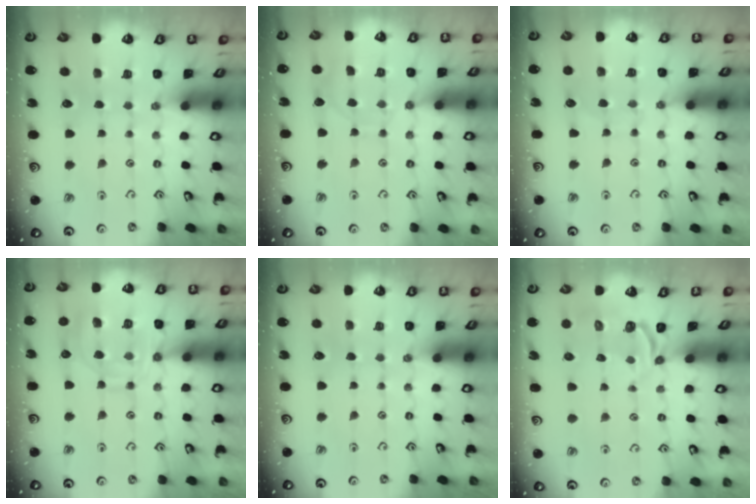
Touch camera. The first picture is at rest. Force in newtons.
{"total": 6.8, "press": 6.8, "slide": 0.6}
{"total": 5.2, "press": 5.2, "slide": 0.5}
{"total": 14.5, "press": 14.5, "slide": 1.3}
{"total": 0.0}
{"total": 3.6, "press": 2.6, "slide": 2.4}